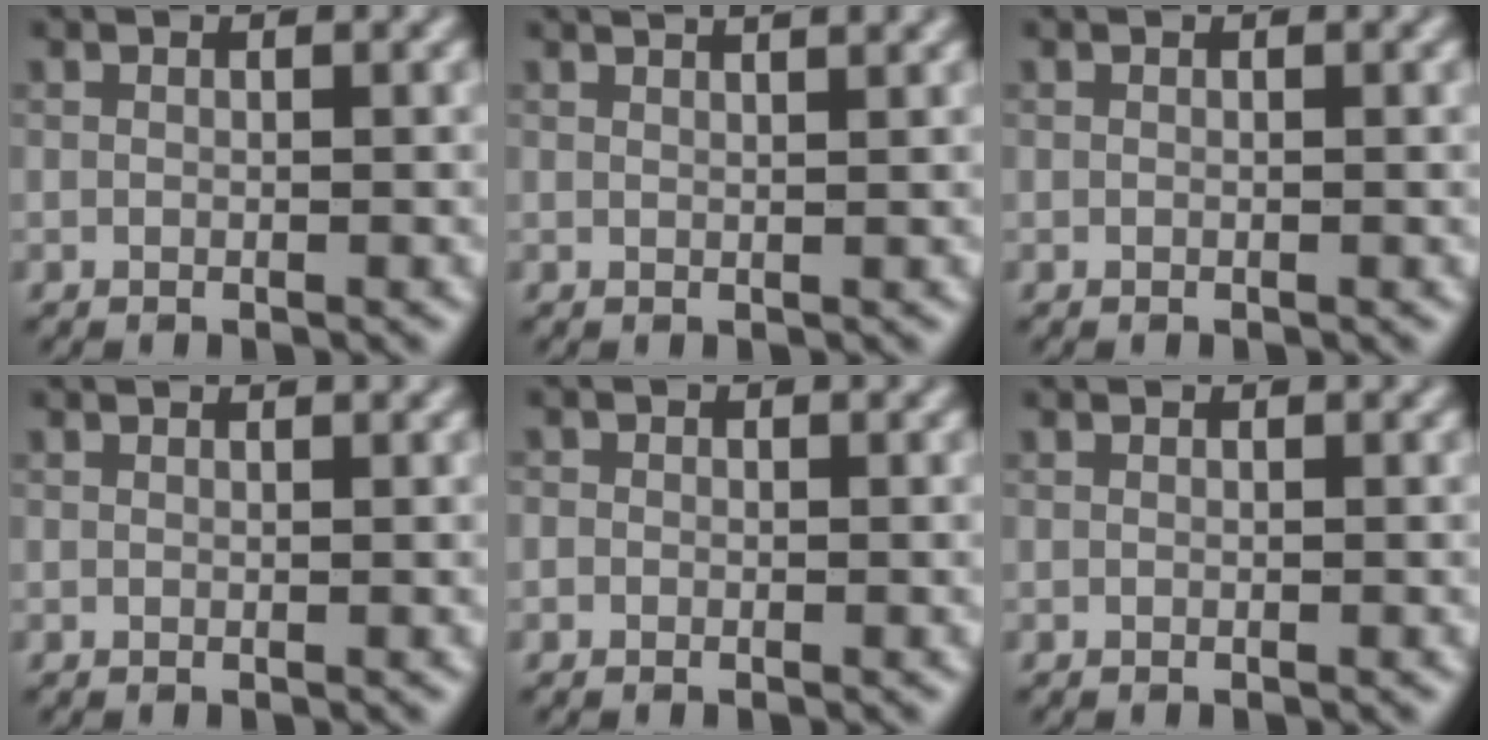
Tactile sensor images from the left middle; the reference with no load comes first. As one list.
[{"total": 4.8, "force": [3.2, 2.1, 2.9], "torque": [-0.010, 0.039, 0.009]}, {"total": 0.0}, {"total": 0.6, "force": [0.6, 0.0, 0.2], "torque": [-0.002, 0.001, 0.008]}, {"total": 0.7, "force": [0.0, 0.7, 0.1], "torque": [0.001, -0.005, -0.006]}, {"total": 0.0}]